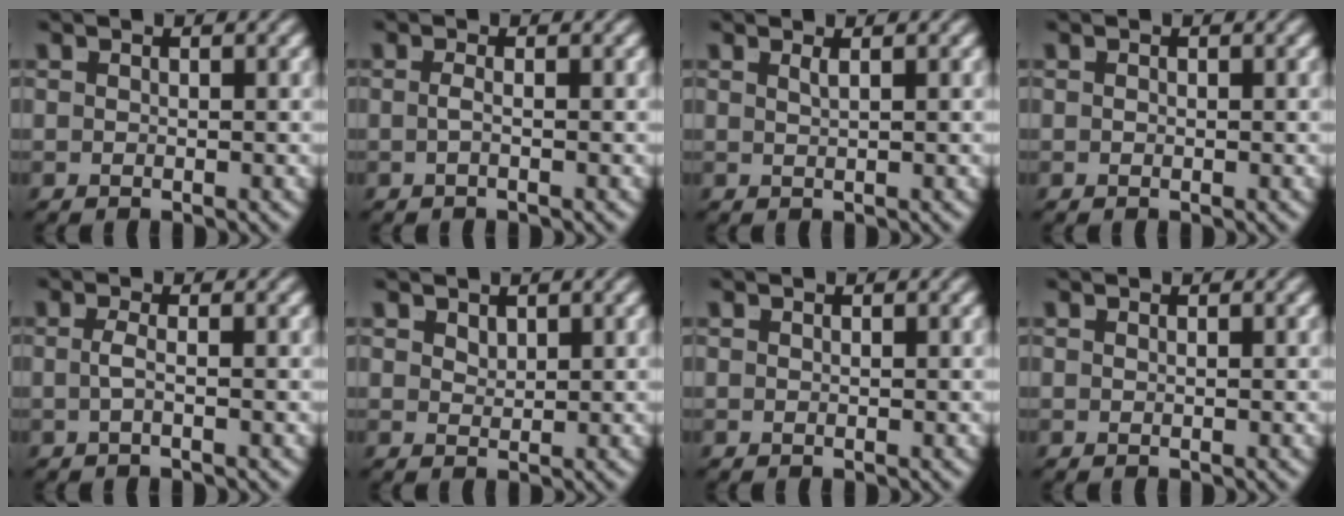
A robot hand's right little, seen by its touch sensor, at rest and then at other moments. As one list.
[{"total": 1.2, "force": [-0.6, -0.8, 0.6], "torque": [-0.013, -0.007, -0.008]}, {"total": 1.2, "force": [0.3, -1.1, 0.3], "torque": [0.001, -0.004, 0.012]}, {"total": 0.0}, {"total": 1.4, "force": [-0.7, -0.9, 0.9], "torque": [-0.022, -0.008, -0.006]}, {"total": 1.3, "force": [1.2, -0.3, 0.2], "torque": [0.006, -0.006, 0.033]}, {"total": 0.0}, {"total": 0.0}]